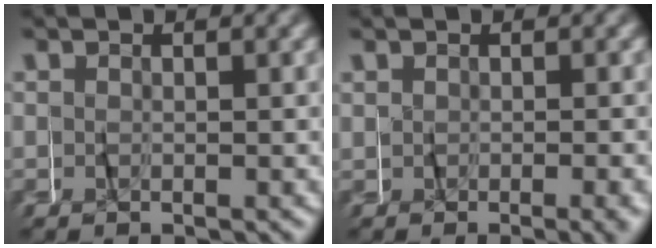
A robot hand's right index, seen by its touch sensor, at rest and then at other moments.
{"total": 0.6, "force": [-0.3, -0.5, 0.3], "torque": [-0.004, 0.000, -0.006]}